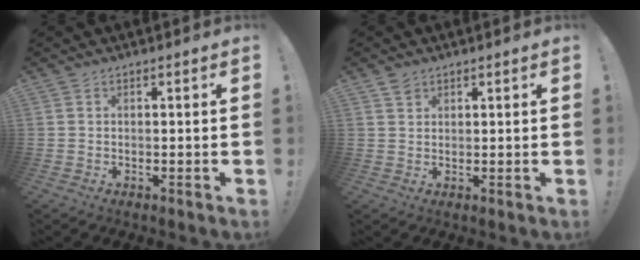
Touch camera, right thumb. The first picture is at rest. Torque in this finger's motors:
{"motor_torque": [0.04, 0.18, 0.11, -0.06, -0.05]}